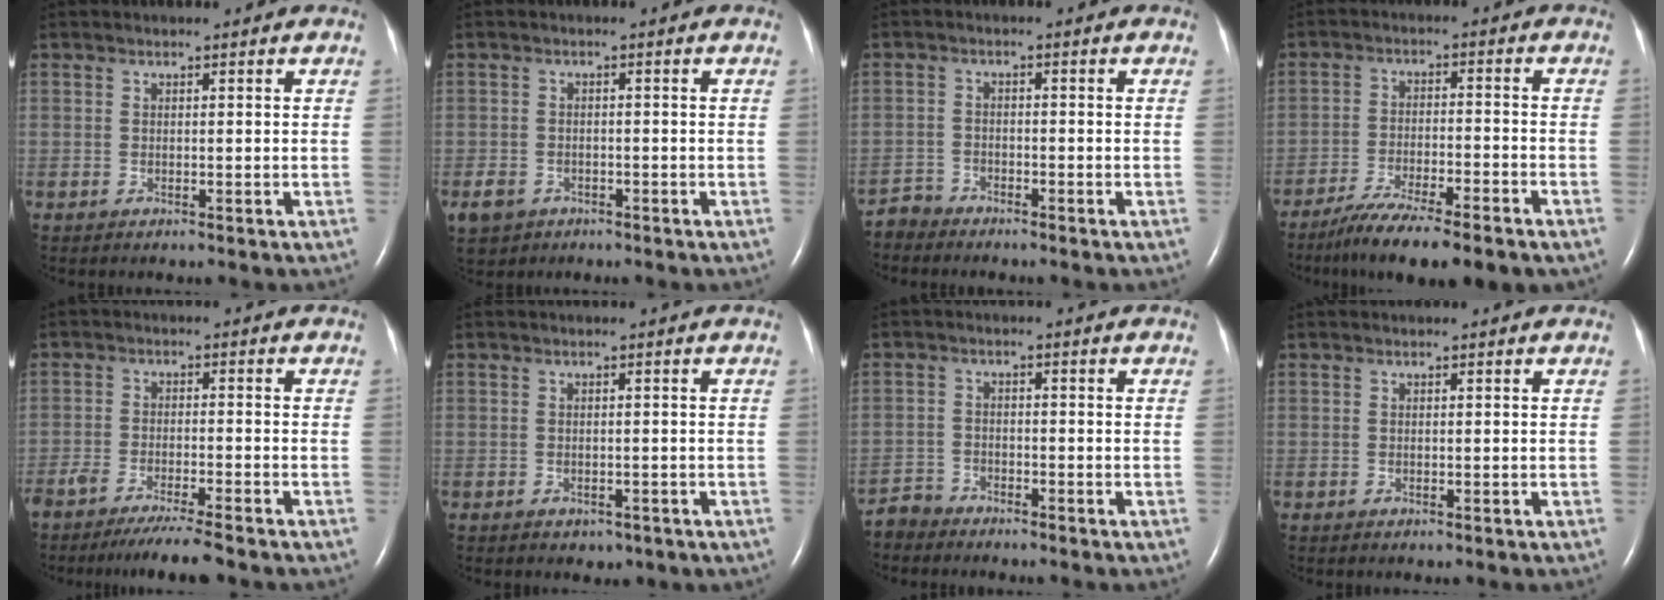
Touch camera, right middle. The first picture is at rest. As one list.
[{"total": 5.4, "force": [-3.2, 4.1, 1.5], "torque": [-0.039, 0.001, -0.049]}, {"total": 2.6, "force": [-2.4, 0.4, -1.0], "torque": [0.021, -0.008, -0.050]}, {"total": 12.2, "force": [-9.4, 1.6, 7.7], "torque": [-0.127, -0.025, -0.148]}, {"total": 8.2, "force": [-7.0, -0.1, 4.3], "torque": [-0.062, -0.022, -0.112]}, {"total": 2.0, "force": [-1.2, 1.5, 0.7], "torque": [-0.011, 0.002, -0.005]}, {"total": 3.1, "force": [-2.9, 0.6, -0.8], "torque": [0.016, -0.007, -0.058]}, {"total": 0.0}]